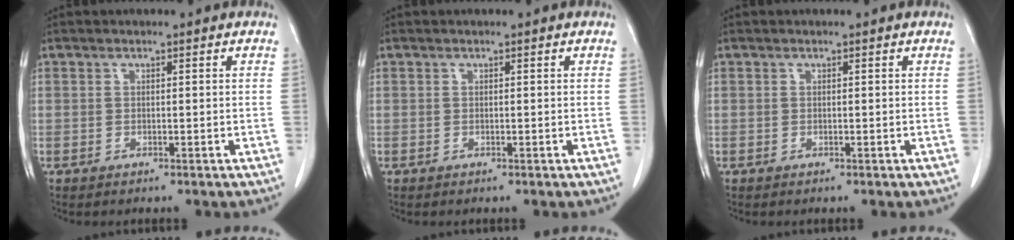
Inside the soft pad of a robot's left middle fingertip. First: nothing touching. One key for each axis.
{"total": 0.0}
{"total": 0.0}